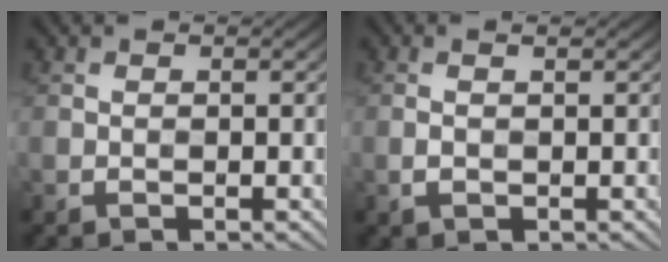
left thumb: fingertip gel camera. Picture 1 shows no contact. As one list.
[{"total": 1.5, "force": [0.2, 0.6, 1.3], "torque": [-0.033, 0.003, 0.006]}]